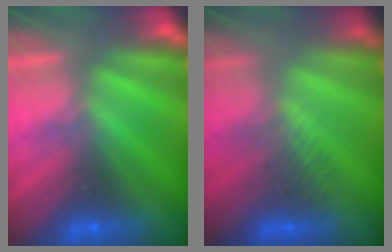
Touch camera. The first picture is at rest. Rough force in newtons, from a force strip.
{"total": 3.0}